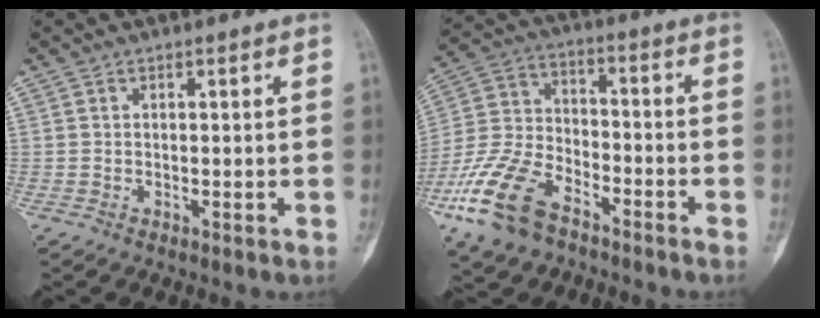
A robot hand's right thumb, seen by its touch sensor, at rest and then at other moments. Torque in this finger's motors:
{"motor_torque": [2.67, 1.45, 1.52, -1.27, 0.20]}